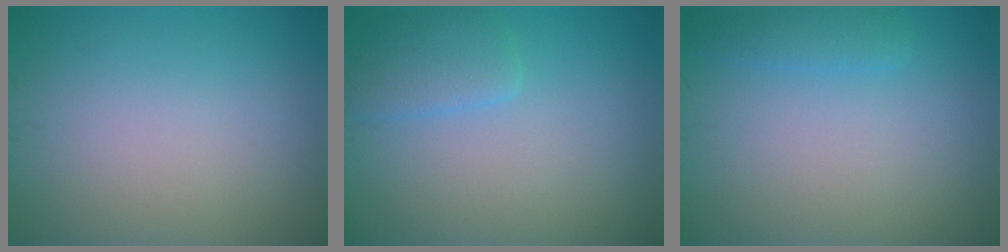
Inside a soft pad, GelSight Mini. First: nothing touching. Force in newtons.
{"total": 2.4, "press": 2.3, "slide": 0.2}
{"total": 1.4, "press": 1.4, "slide": 0.1}